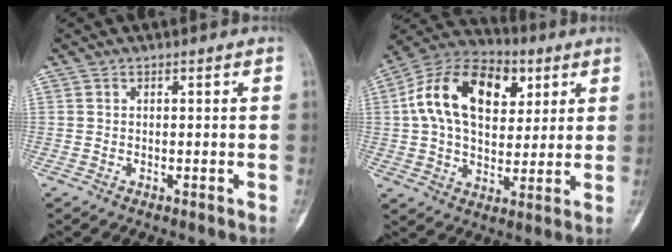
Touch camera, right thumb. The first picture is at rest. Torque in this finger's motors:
{"motor_torque": [1.46, 1.90, 0.78, -0.46, 0.50]}